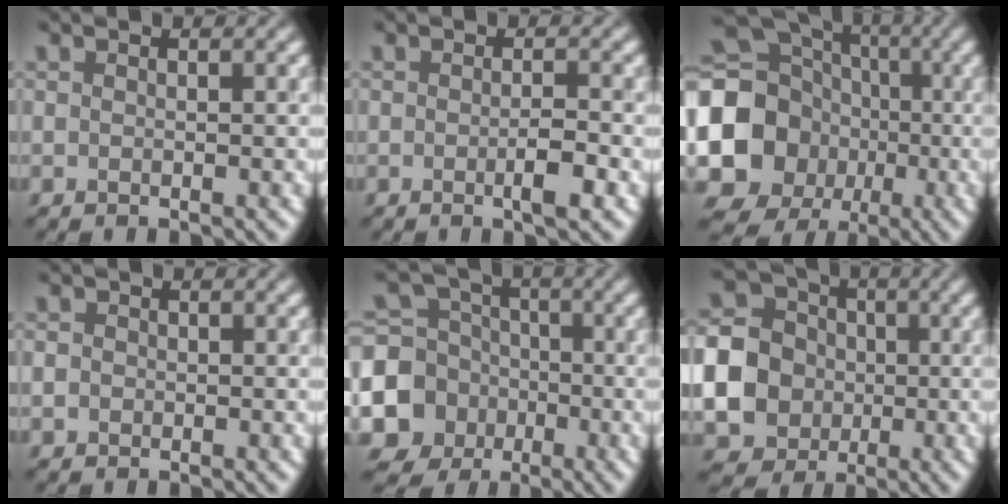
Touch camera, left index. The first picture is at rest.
{"total": 2.1, "force": [-0.7, 0.4, 1.9], "torque": [-0.030, -0.001, -0.012]}
{"total": 16.4, "force": [-1.7, 14.8, 6.9], "torque": [-0.150, -0.028, -0.064]}
{"total": 1.1, "force": [-0.1, 1.1, 0.4], "torque": [-0.003, -0.002, -0.006]}
{"total": 9.9, "force": [-3.0, 9.0, 2.8], "torque": [-0.073, -0.016, -0.082]}
{"total": 14.9, "force": [-2.0, 14.0, 4.6], "torque": [-0.164, -0.015, -0.065]}